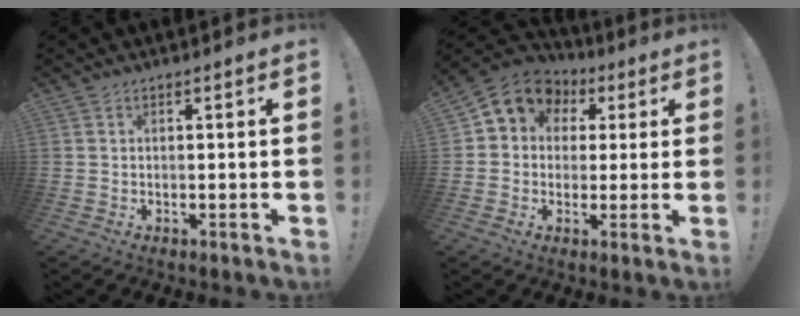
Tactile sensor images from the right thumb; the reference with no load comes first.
{"total": 9.4, "force": [3.3, 8.1, 3.5], "torque": [-0.051, -0.011, 0.066]}